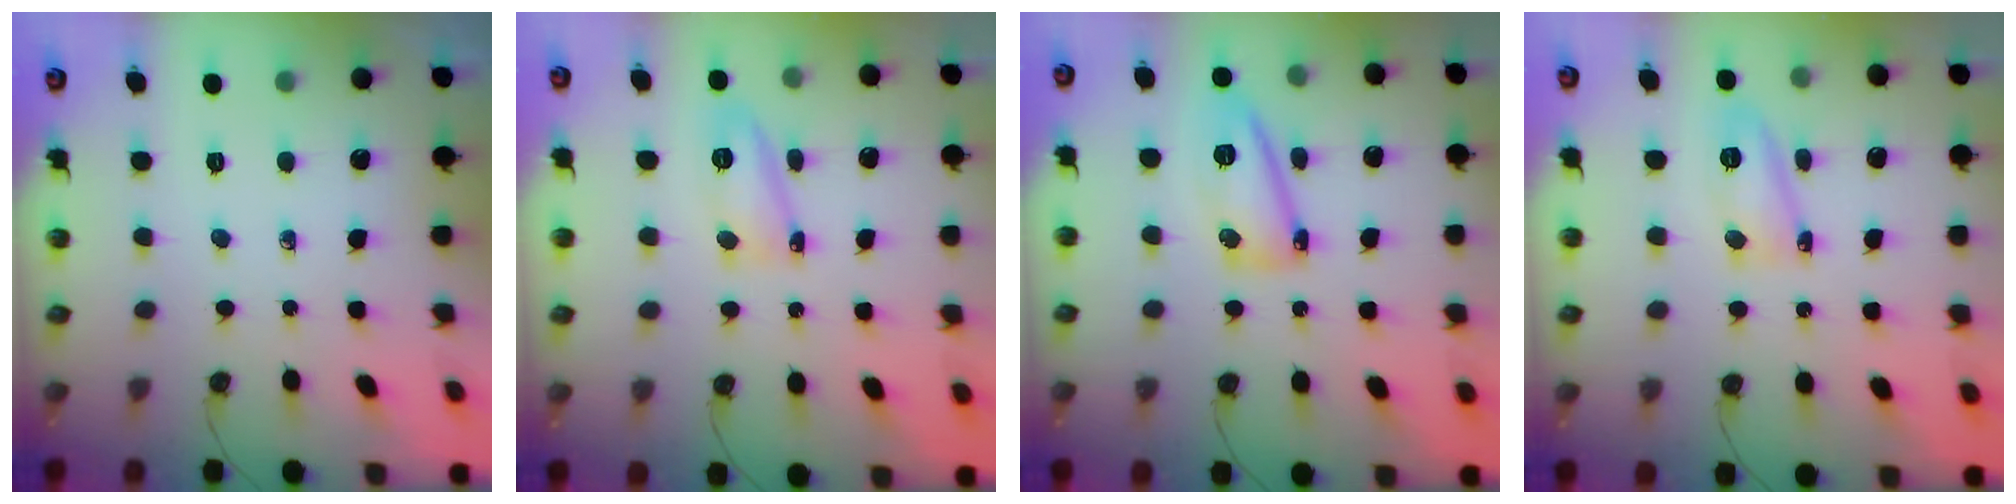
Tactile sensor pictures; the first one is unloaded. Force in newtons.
{"total": 11.5, "press": 11.5, "slide": 0.9}
{"total": 10.7, "press": 10.6, "slide": 0.8}
{"total": 8.7, "press": 8.5, "slide": 2.0}